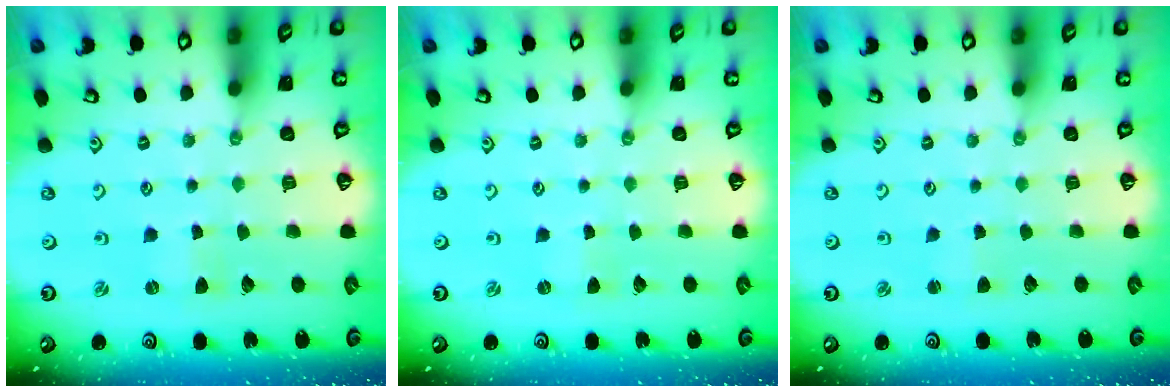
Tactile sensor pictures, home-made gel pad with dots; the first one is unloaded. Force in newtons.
{"total": 0.0}
{"total": 1.8, "press": 1.8, "slide": 0.2}